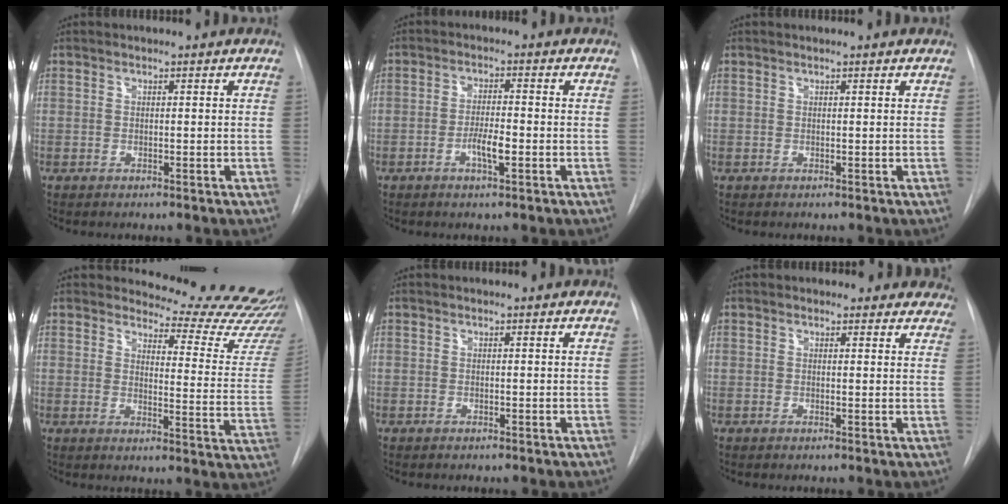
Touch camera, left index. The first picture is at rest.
{"total": 3.9, "force": [-2.2, 0.6, 3.2], "torque": [-0.058, -0.005, -0.037]}
{"total": 0.0}
{"total": 16.8, "force": [16.7, 1.3, 1.9], "torque": [-0.004, -0.153, 0.162]}
{"total": 0.0}
{"total": 5.3, "force": [4.6, 2.5, 0.3], "torque": [0.033, -0.013, 0.021]}